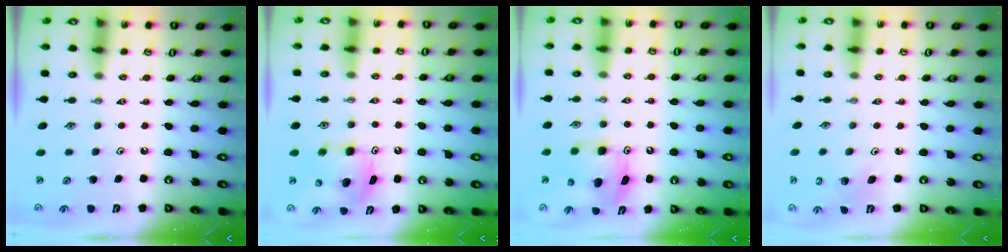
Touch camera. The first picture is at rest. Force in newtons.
{"total": 11.2, "press": 11.2, "slide": 0.6}
{"total": 7.5, "press": 7.5, "slide": 0.3}
{"total": 2.0, "press": 2.0, "slide": 0.2}